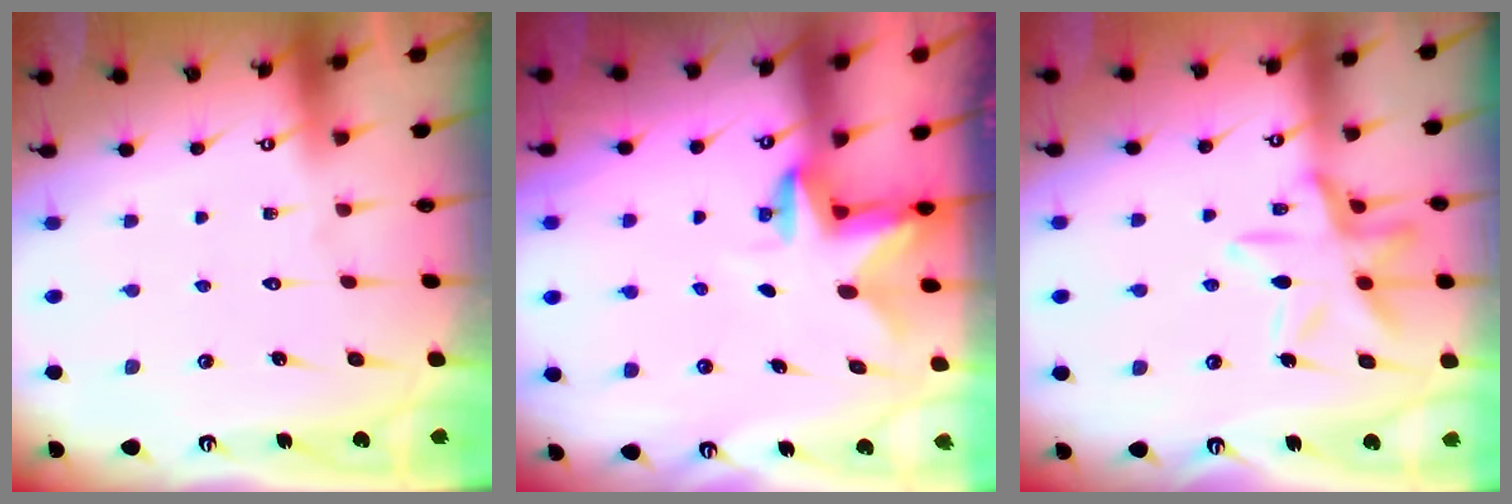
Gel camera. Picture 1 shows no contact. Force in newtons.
{"total": 2.7, "press": 2.7, "slide": 0.5}
{"total": 16.2, "press": 16.2, "slide": 1.2}